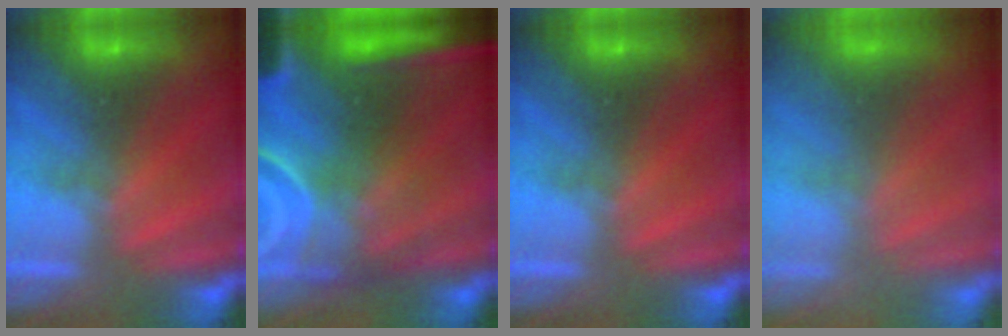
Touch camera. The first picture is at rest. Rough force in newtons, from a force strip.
{"total": 9.6}
{"total": 0.0}
{"total": 6.0}